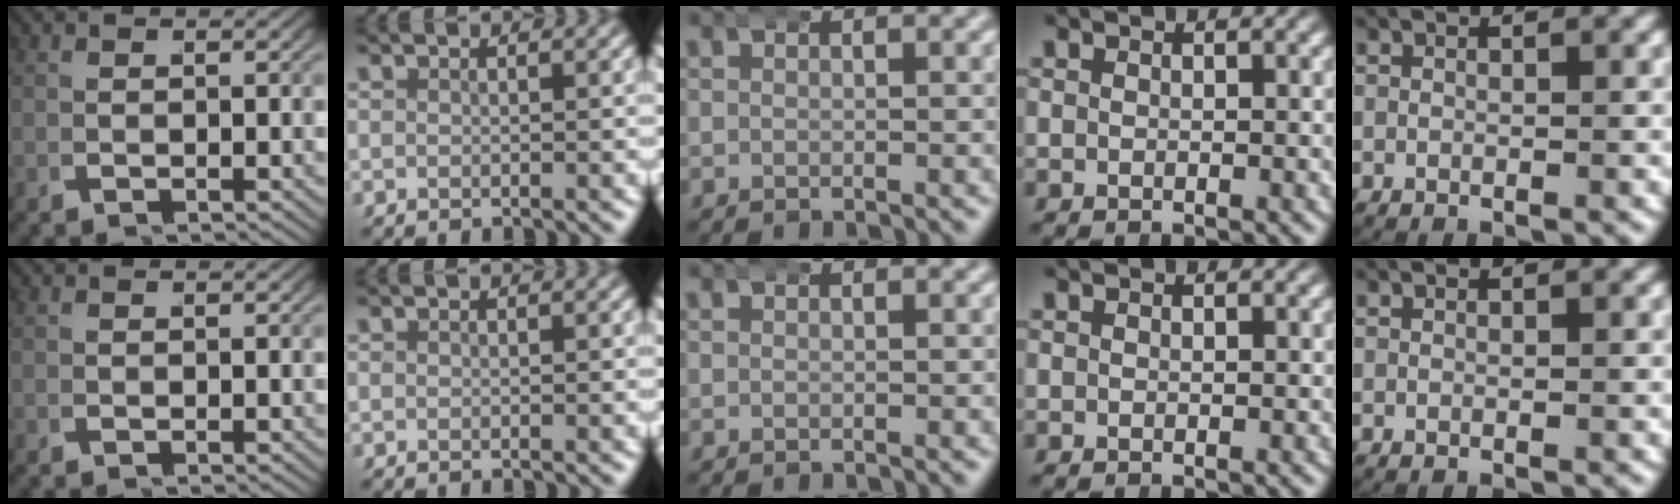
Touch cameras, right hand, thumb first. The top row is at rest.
{}